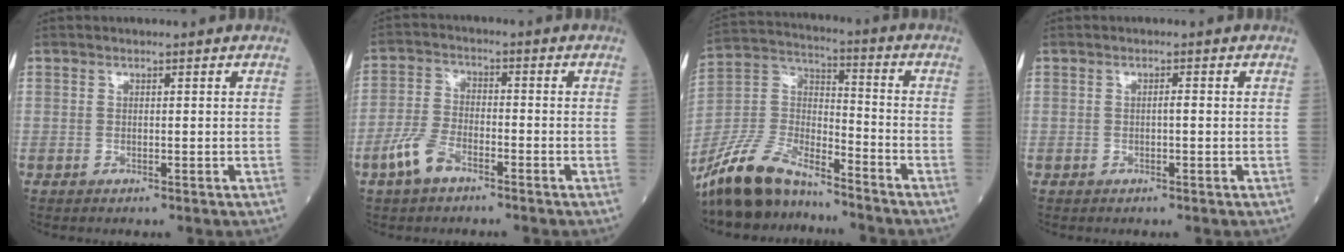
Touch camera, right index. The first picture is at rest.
{"total": 6.0, "force": [-3.8, 2.5, 3.9], "torque": [-0.096, 0.001, -0.077]}
{"total": 13.8, "force": [-12.1, 4.0, 5.3], "torque": [-0.117, 0.016, -0.235]}
{"total": 0.7, "force": [-0.1, 0.1, 0.7], "torque": [-0.013, 0.001, -0.002]}